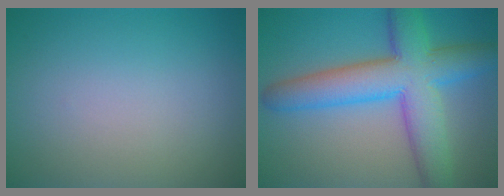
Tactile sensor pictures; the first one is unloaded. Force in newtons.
{"total": 9.3, "press": 9.3, "slide": 0.4}